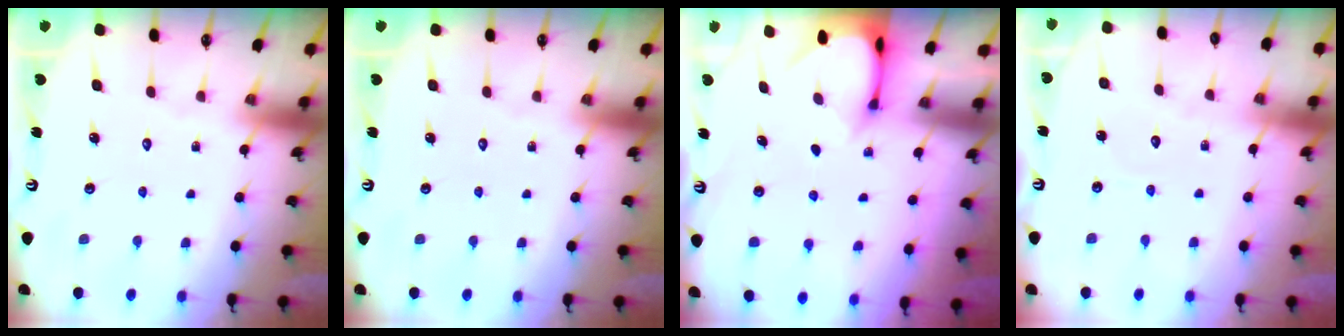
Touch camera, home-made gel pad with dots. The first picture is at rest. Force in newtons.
{"total": 0.0}
{"total": 2.9, "press": 2.9, "slide": 0.2}
{"total": 2.7, "press": 2.7, "slide": 0.3}